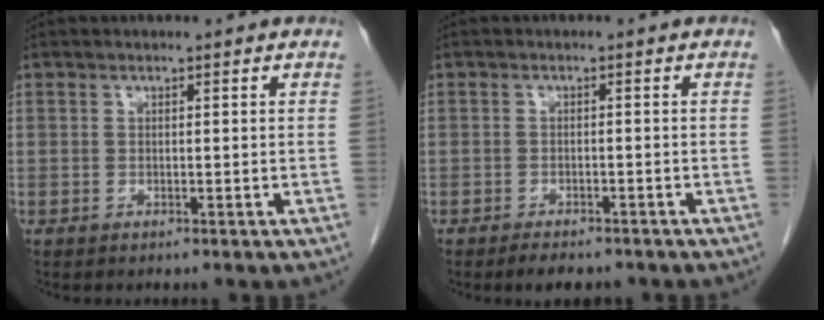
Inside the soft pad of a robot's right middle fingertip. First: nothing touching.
{"total": 4.0, "force": [-3.3, 1.4, 1.8], "torque": [-0.024, -0.003, -0.044]}